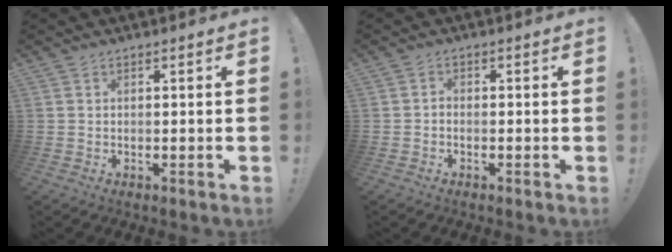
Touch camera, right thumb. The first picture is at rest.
{"total": 1.1, "force": [-1.0, 0.4, 0.4], "torque": [-0.005, 0.005, -0.018]}